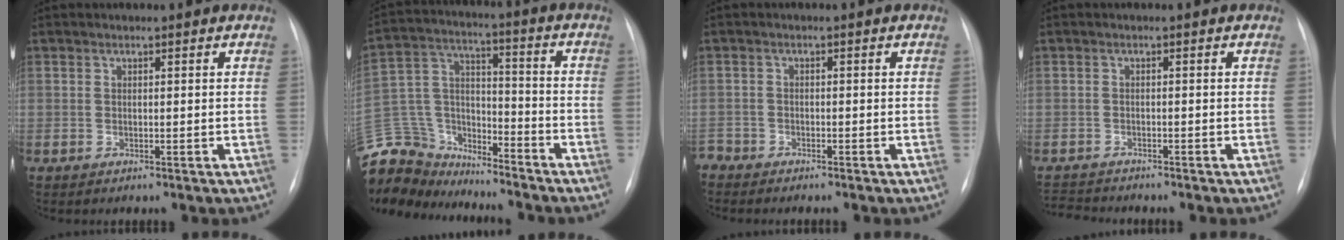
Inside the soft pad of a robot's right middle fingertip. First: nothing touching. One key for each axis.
{"total": 18.9, "fx": -17.3, "fy": 6.5, "fz": 3.9, "tx": -0.108, "ty": 0.044, "tz": -0.296}
{"total": 2.7, "fx": -2.6, "fy": 0.7, "fz": 0.0, "tx": 0.001, "ty": -0.007, "tz": -0.048}
{"total": 3.4, "fx": -3.4, "fy": 0.2, "fz": 0.0, "tx": -0.003, "ty": -0.017, "tz": -0.057}